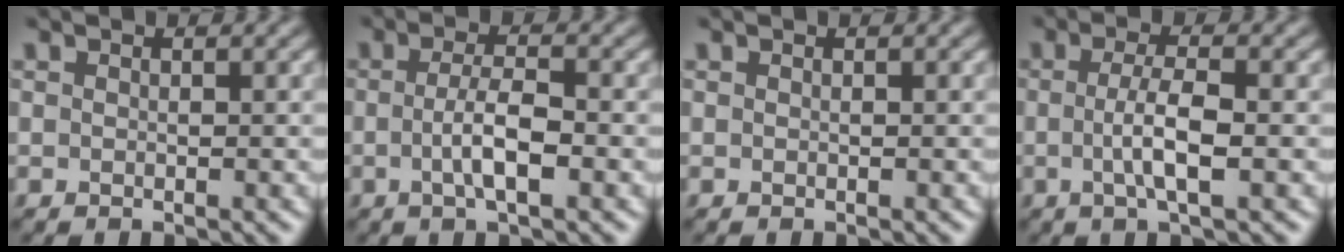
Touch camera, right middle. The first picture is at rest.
{"total": 3.3, "force": [-0.8, 0.8, 3.1], "torque": [-0.059, 0.000, -0.014]}
{"total": 0.0}
{"total": 3.5, "force": [-0.6, 0.8, 3.4], "torque": [-0.065, -0.001, -0.009]}